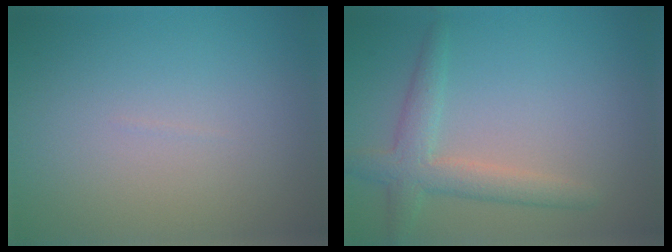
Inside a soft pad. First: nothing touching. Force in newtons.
{"total": 3.2, "press": 3.2, "slide": 0.1}